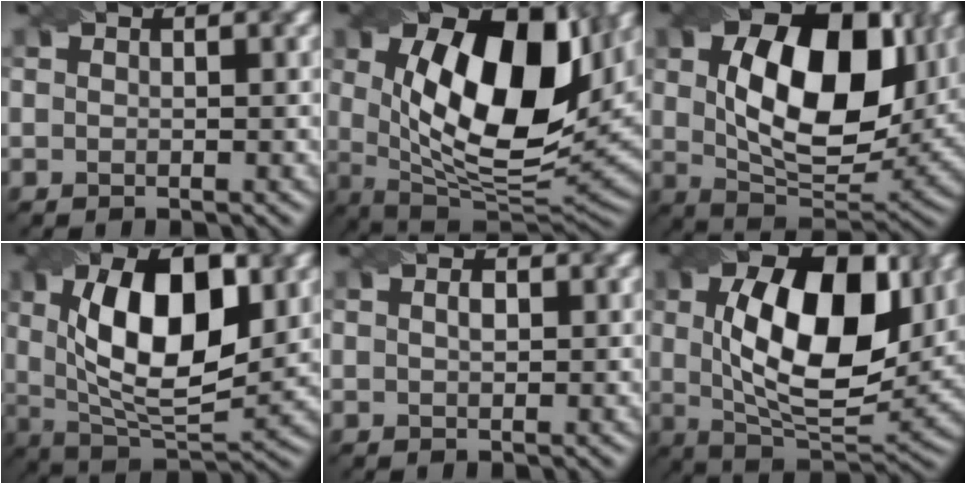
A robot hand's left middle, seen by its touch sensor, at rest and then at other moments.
{"total": 14.4, "force": [2.8, 7.1, 12.2], "torque": [-0.201, -0.006, 0.048]}
{"total": 12.6, "force": [2.5, 7.3, 10.0], "torque": [-0.168, 0.000, 0.047]}
{"total": 11.5, "force": [2.2, 5.2, 10.1], "torque": [-0.158, 0.010, 0.033]}
{"total": 0.9, "force": [-0.1, 0.4, 0.7], "torque": [-0.011, 0.004, 0.005]}
{"total": 12.0, "force": [2.3, 5.9, 10.2], "torque": [-0.158, 0.007, 0.035]}